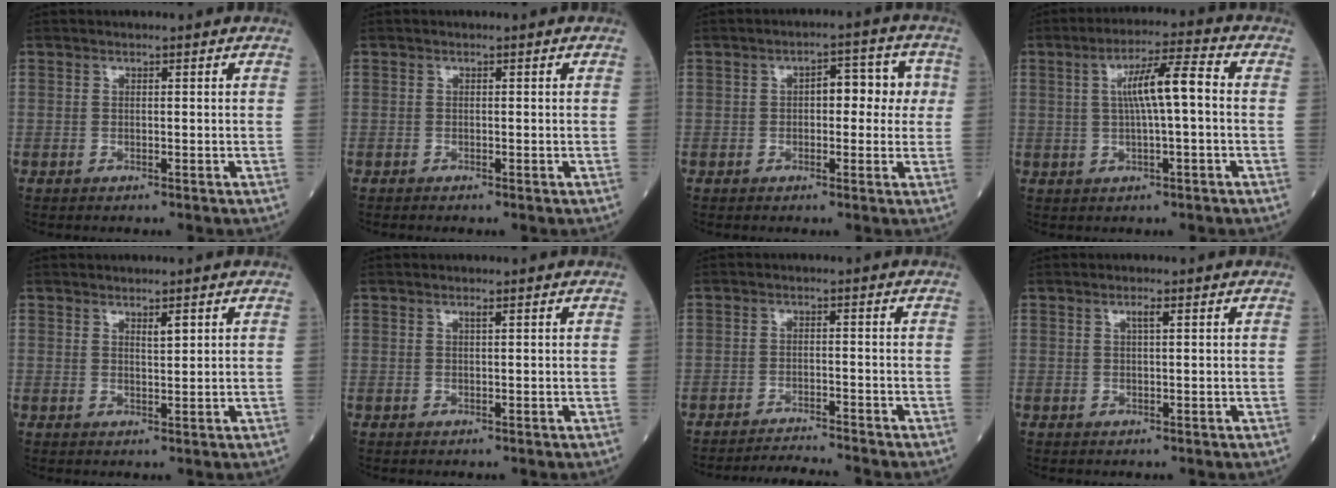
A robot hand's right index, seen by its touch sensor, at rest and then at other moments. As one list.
[{"total": 0.0}, {"total": 6.2, "force": [0.8, 3.1, 5.3], "torque": [-0.062, 0.031, 0.007]}, {"total": 7.7, "force": [0.7, 0.6, 7.6], "torque": [-0.134, 0.018, 0.009]}, {"total": 1.8, "force": [1.1, 0.3, 1.4], "torque": [-0.026, -0.002, 0.019]}, {"total": 0.5, "force": [0.3, -0.1, 0.4], "torque": [-0.009, -0.001, 0.007]}, {"total": 5.0, "force": [-4.8, -1.3, 0.4], "torque": [-0.005, -0.014, -0.079]}, {"total": 1.2, "force": [0.5, 0.1, 1.1], "torque": [-0.022, 0.001, 0.009]}]